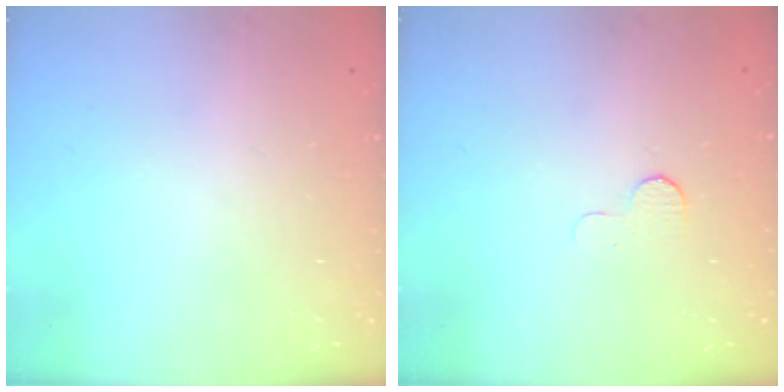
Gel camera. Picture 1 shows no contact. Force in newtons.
{"total": 3.7, "press": 3.7, "slide": 0.3}